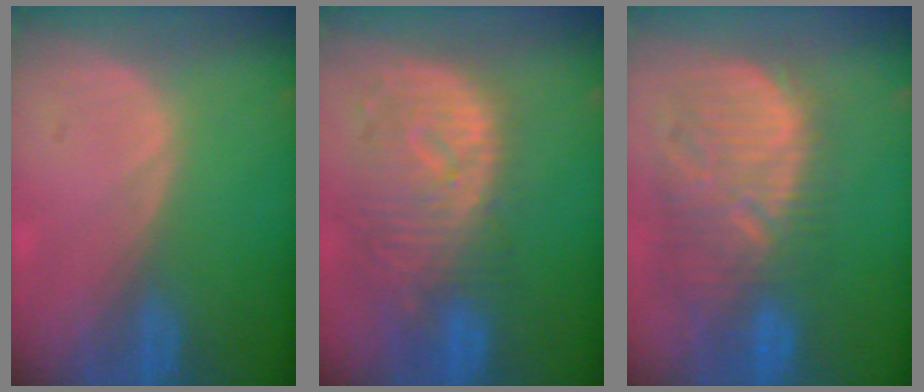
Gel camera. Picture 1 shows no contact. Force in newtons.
{"total": 11.3, "press": 9.9, "slide": 5.4}
{"total": 12.3, "press": 11.2, "slide": 5.1}